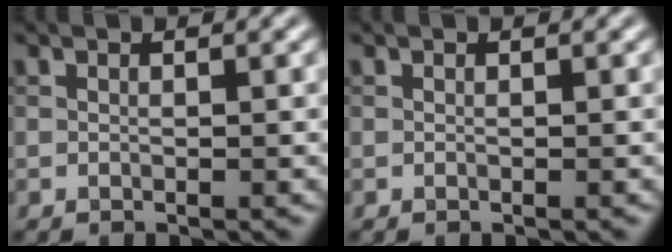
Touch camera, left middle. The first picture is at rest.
{"total": 0.0}